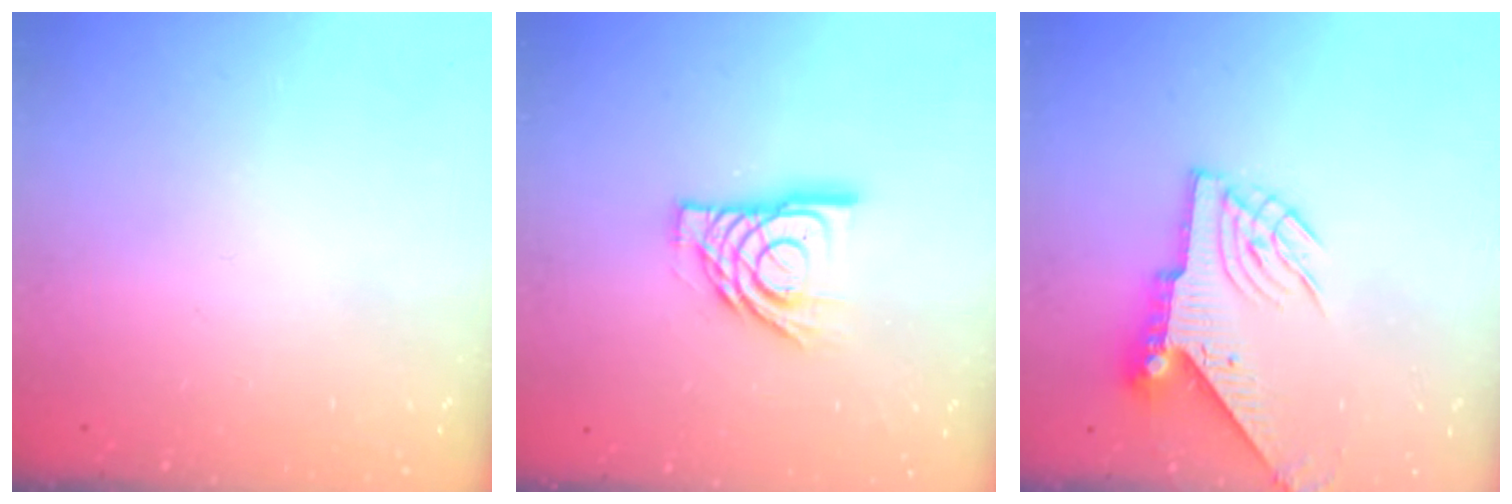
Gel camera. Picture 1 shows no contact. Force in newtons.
{"total": 12.2, "press": 12.2, "slide": 1.1}
{"total": 7.6, "press": 7.6, "slide": 0.6}